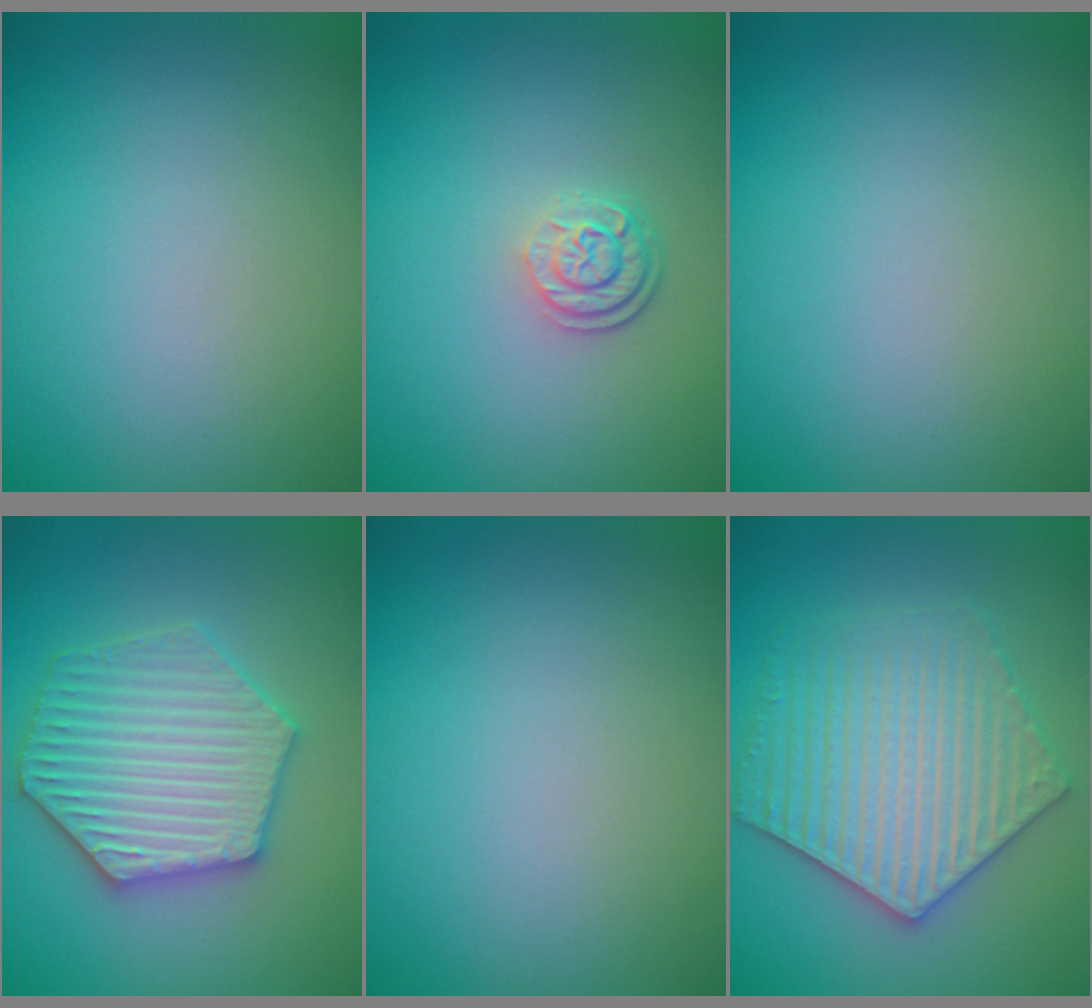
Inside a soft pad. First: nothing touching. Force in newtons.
{"total": 2.6, "press": 1.9, "slide": 1.7}
{"total": 0.0}
{"total": 6.3, "press": 6.2, "slide": 1.2}
{"total": 0.0}
{"total": 6.1, "press": 6.1, "slide": 0.8}